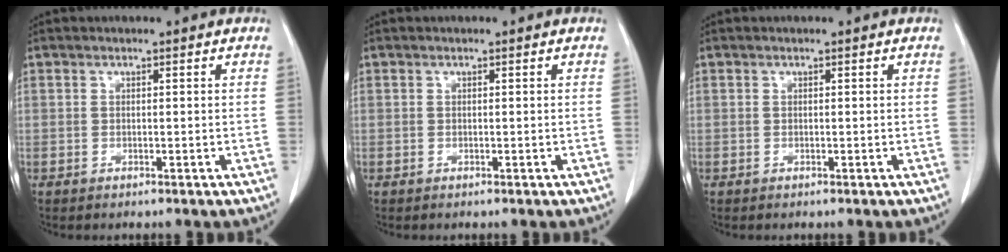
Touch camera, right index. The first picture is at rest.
{"total": 0.0}
{"total": 0.0}